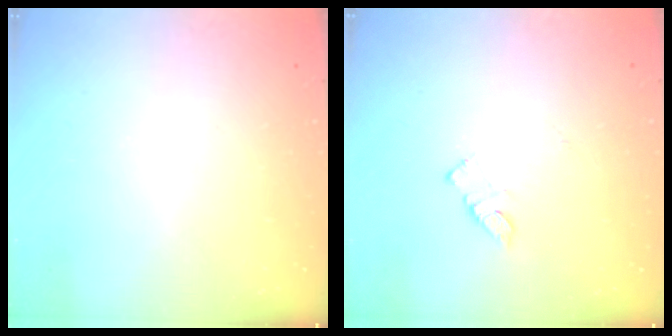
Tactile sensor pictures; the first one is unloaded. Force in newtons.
{"total": 5.6, "press": 5.6, "slide": 0.8}